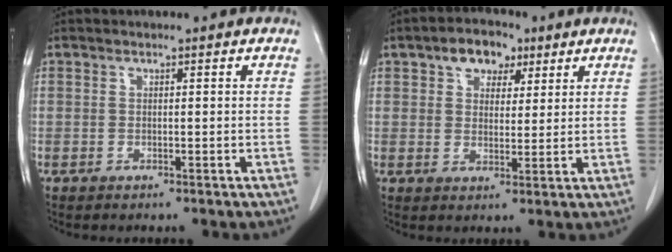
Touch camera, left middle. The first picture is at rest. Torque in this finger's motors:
{"motor_torque": [0.60, -0.42, 0.08, 0.04]}